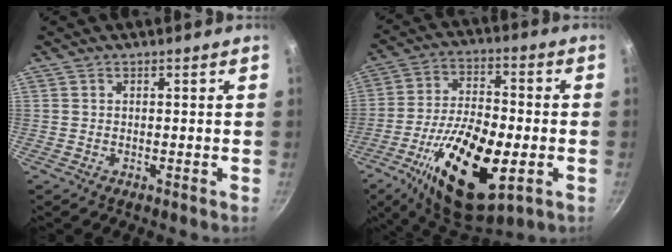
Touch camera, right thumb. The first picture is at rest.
{"total": 22.3, "force": [-7.0, 10.0, 18.7], "torque": [-0.323, 0.015, -0.115]}